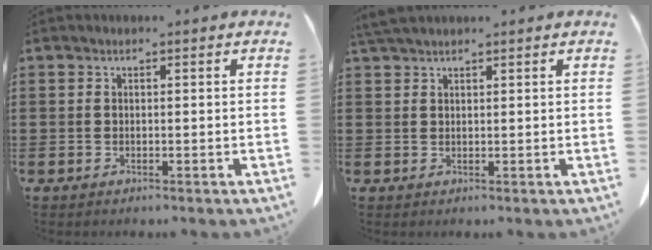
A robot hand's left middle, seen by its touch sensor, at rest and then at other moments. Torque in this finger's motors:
{"motor_torque": [1.23, 0.91, 0.02, 0.03]}